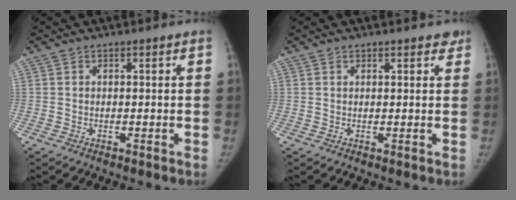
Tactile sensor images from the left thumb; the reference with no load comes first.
{"total": 2.0, "force": [1.7, 0.8, 0.8], "torque": [0.008, -0.003, 0.015]}